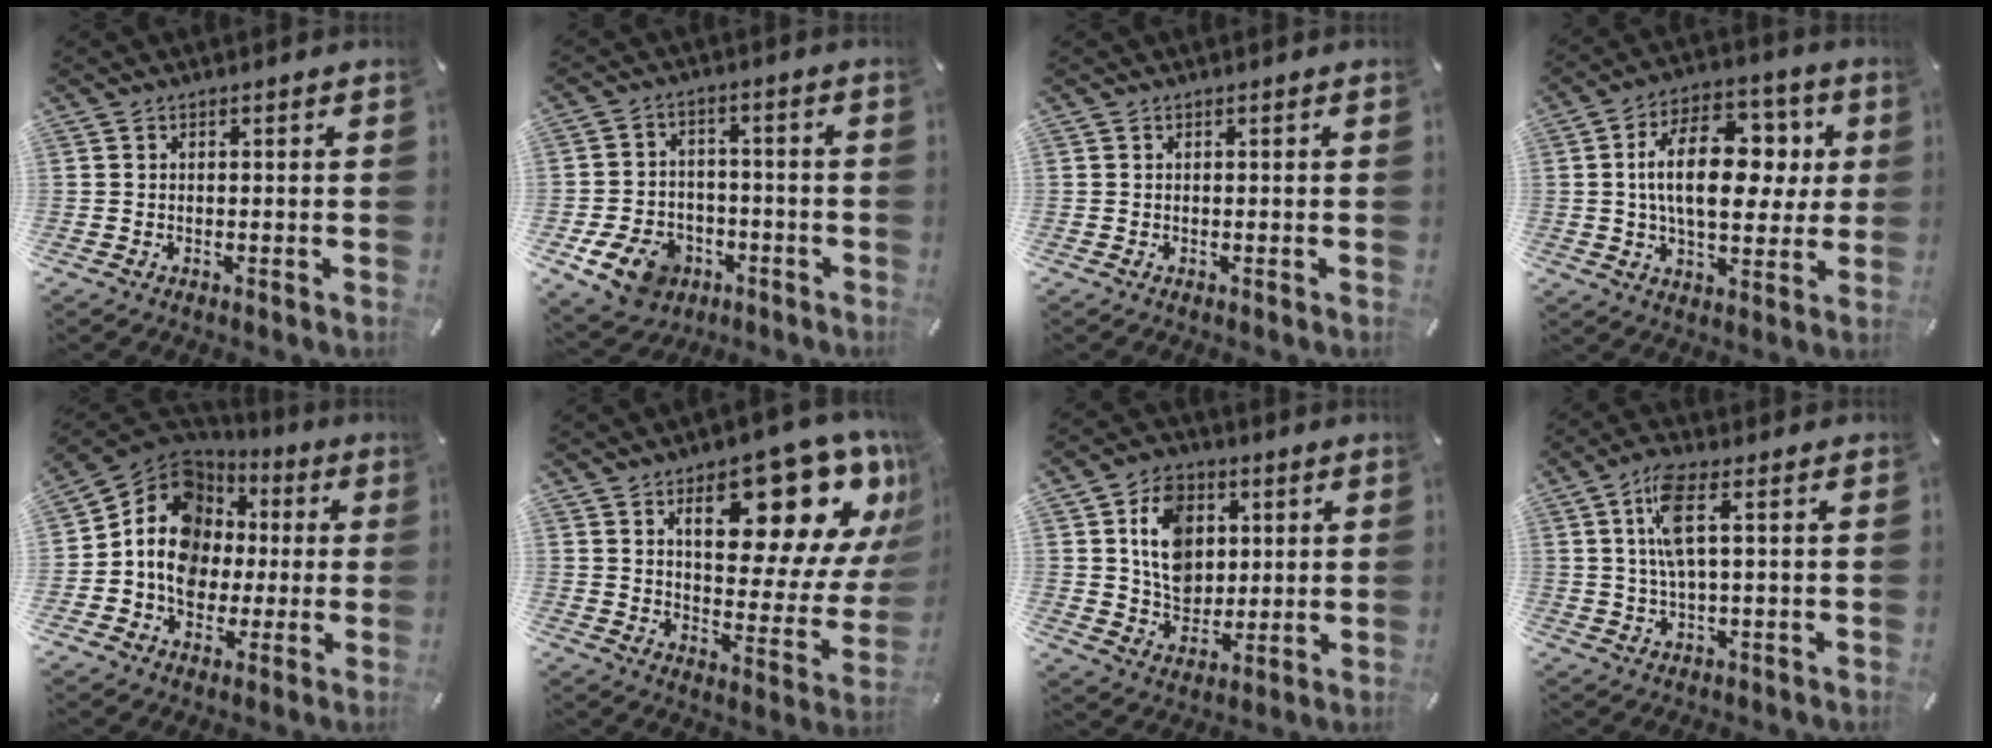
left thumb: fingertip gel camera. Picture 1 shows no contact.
{"total": 10.7, "force": [-5.2, 7.9, 4.9], "torque": [-0.101, 0.037, -0.092]}
{"total": 0.0}
{"total": 18.6, "force": [2.9, 10.8, 14.9], "torque": [-0.258, 0.014, 0.049]}
{"total": 13.5, "force": [0.4, 11.9, 6.3], "torque": [-0.126, -0.012, 0.009]}
{"total": 23.1, "force": [12.9, 10.2, 16.2], "torque": [-0.192, -0.099, 0.205]}
{"total": 11.3, "force": [2.9, 9.4, 5.7], "torque": [-0.084, 0.007, 0.055]}
{"total": 8.2, "force": [1.9, 2.5, 7.6], "torque": [-0.162, 0.002, 0.028]}